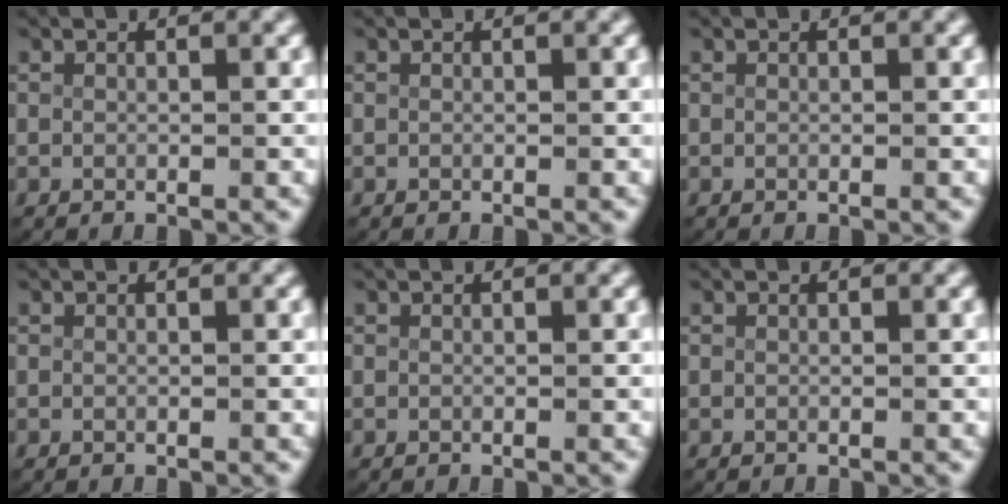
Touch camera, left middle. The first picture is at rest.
{"total": 0.0}
{"total": 0.0}
{"total": 0.0}
{"total": 0.0}
{"total": 0.0}